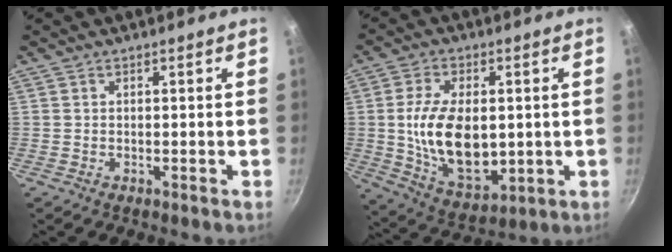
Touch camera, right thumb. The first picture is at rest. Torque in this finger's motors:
{"motor_torque": [-0.64, 1.76, 1.47, 0.41, 0.12]}